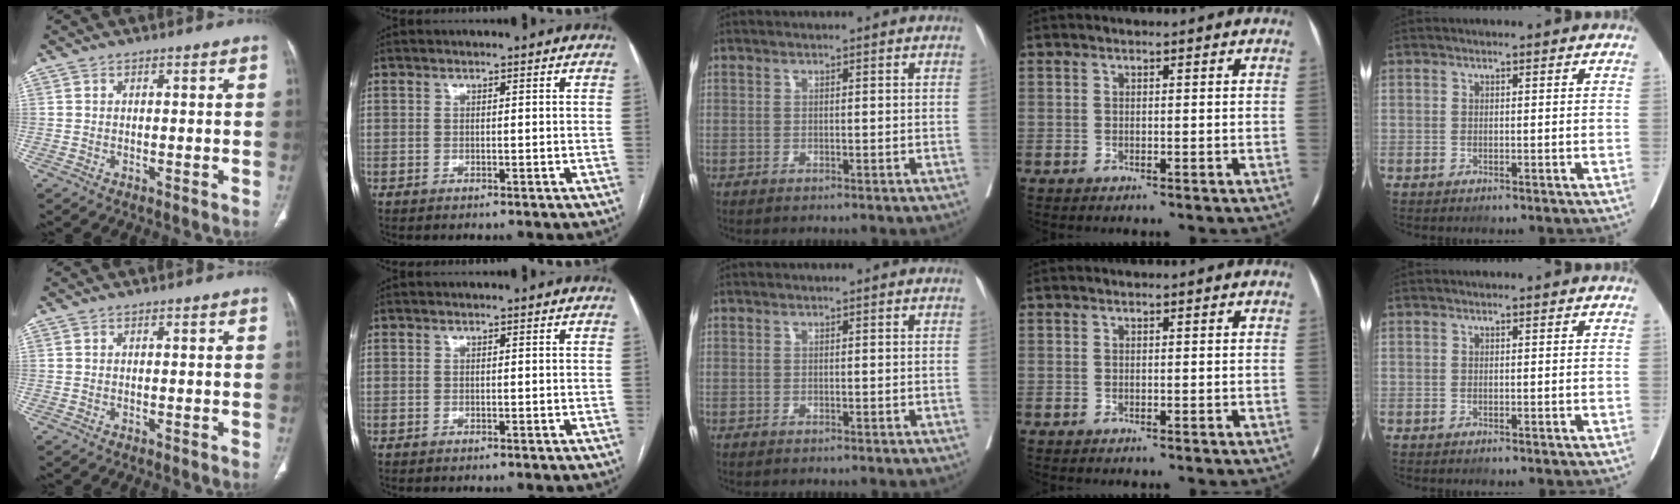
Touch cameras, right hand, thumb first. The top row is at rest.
{}